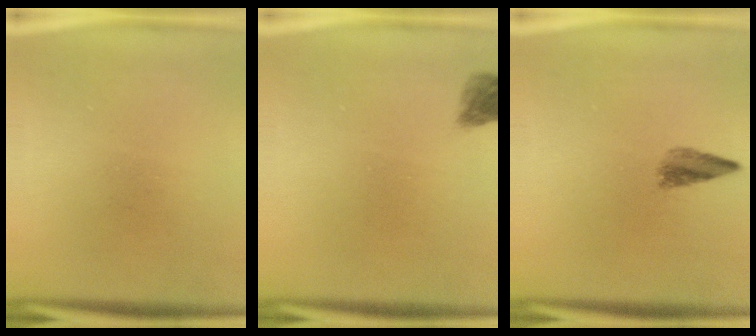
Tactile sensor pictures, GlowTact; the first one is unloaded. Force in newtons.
{"total": 2.4}
{"total": 2.6}